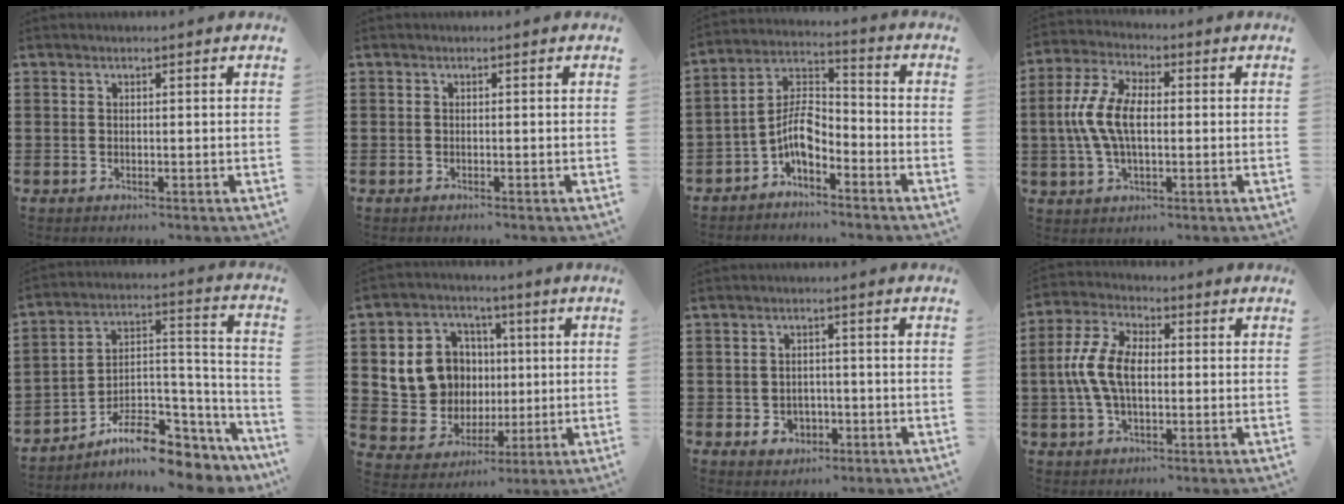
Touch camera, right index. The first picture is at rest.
{"total": 0.0}
{"total": 7.0, "force": [-3.8, 3.2, 5.0], "torque": [-0.119, -0.003, -0.081]}
{"total": 8.5, "force": [-0.4, 4.3, 7.3], "torque": [-0.175, 0.001, -0.017]}
{"total": 8.7, "force": [-6.9, 3.5, 3.9], "torque": [-0.068, 0.012, -0.126]}
{"total": 10.5, "force": [1.8, 9.7, 3.5], "torque": [-0.103, 0.002, 0.047]}
{"total": 3.0, "force": [-1.2, 2.5, 1.3], "torque": [-0.031, 0.003, -0.026]}
{"total": 8.2, "force": [-0.6, 4.5, 6.8], "torque": [-0.167, 0.001, -0.020]}